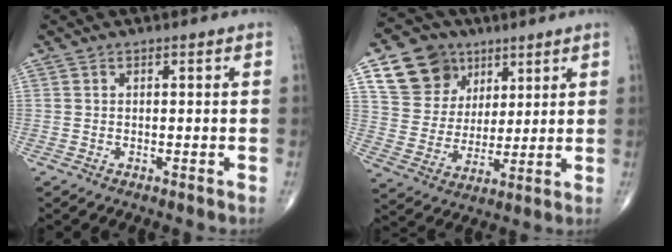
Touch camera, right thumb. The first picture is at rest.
{"total": 13.7, "force": [7.1, 10.9, 4.6], "torque": [-0.049, -0.022, 0.135]}